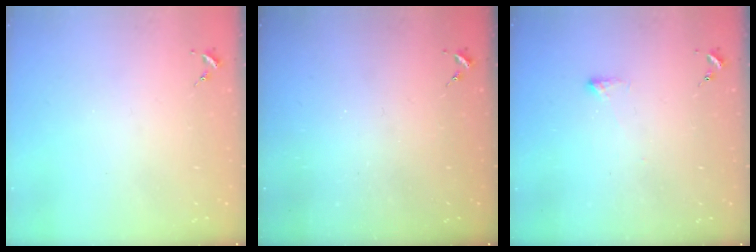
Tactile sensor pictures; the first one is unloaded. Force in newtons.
{"total": 0.0}
{"total": 2.7, "press": 2.6, "slide": 0.5}